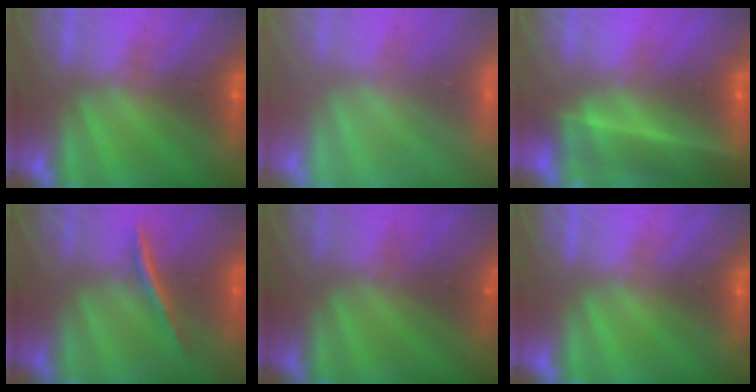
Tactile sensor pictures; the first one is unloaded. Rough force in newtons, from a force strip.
{"total": 7.3}
{"total": 14.6}
{"total": 2.2}
{"total": 1.4}
{"total": 0.0}